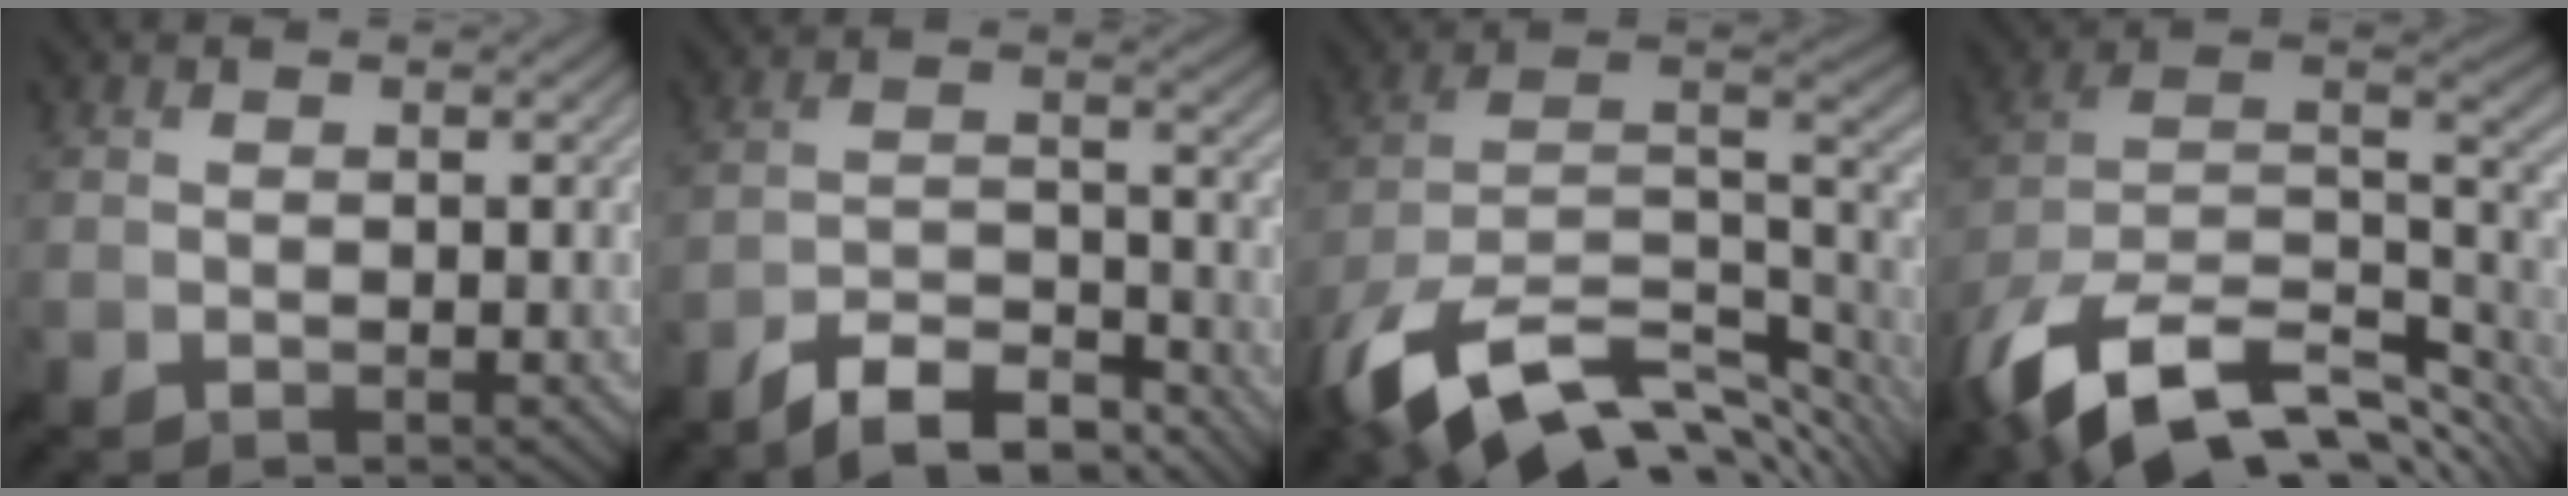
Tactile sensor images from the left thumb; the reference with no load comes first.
{"total": 9.6, "force": [-7.9, 2.7, 4.6], "torque": [-0.075, 0.004, -0.151]}
{"total": 16.2, "force": [-8.3, 8.2, 11.2], "torque": [-0.265, -0.023, -0.136]}
{"total": 17.1, "force": [-9.6, 8.8, 11.1], "torque": [-0.262, -0.024, -0.149]}